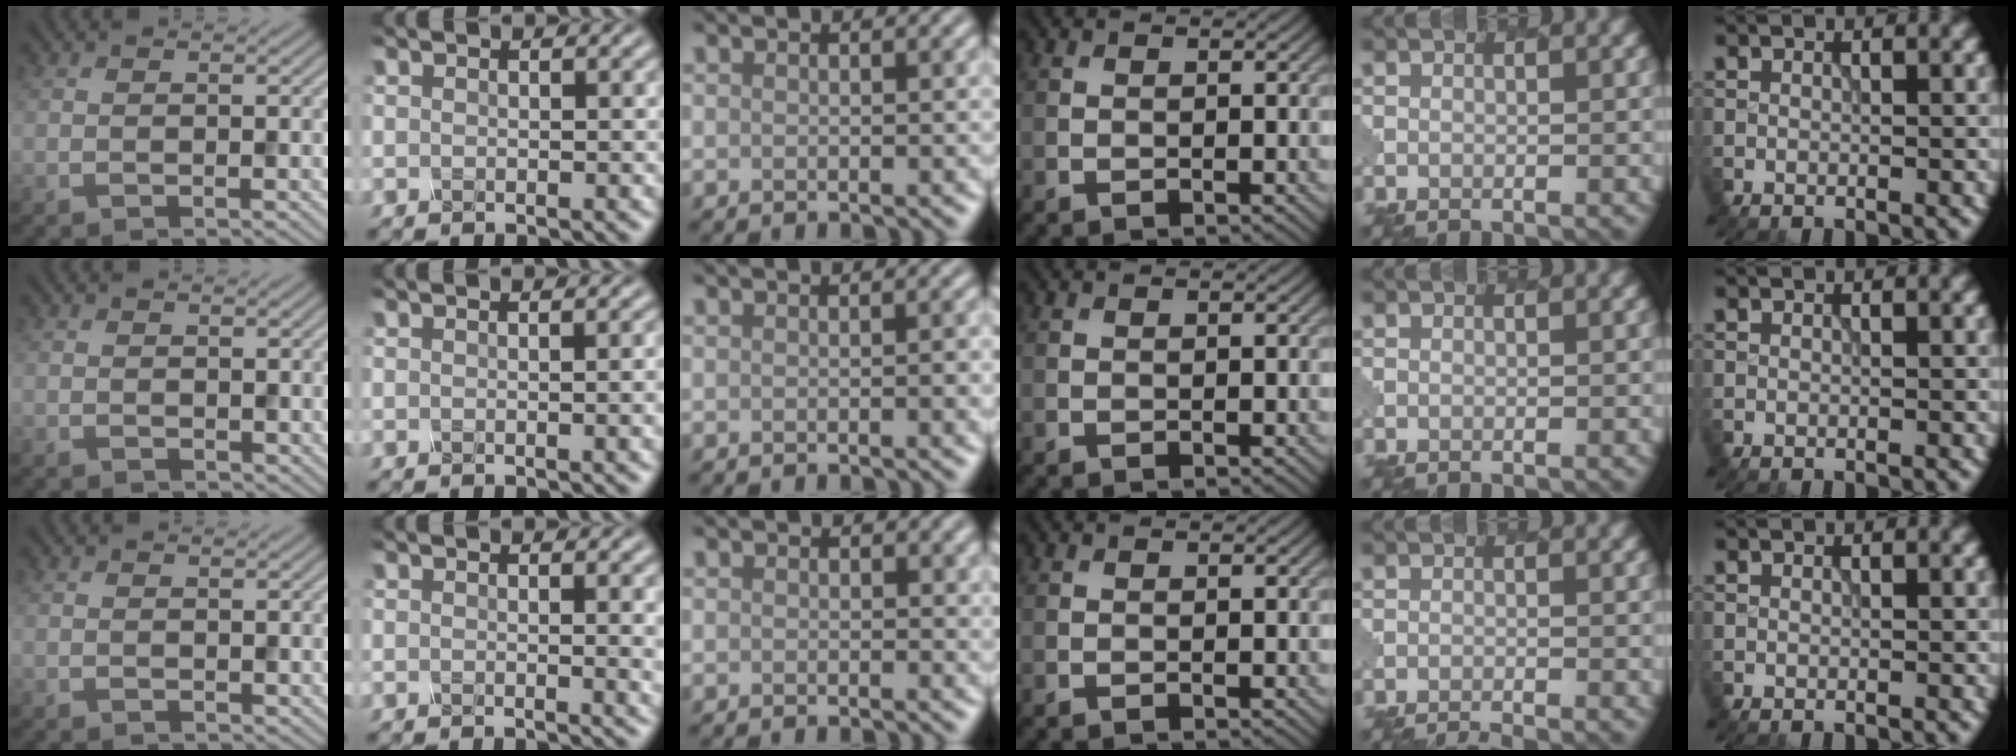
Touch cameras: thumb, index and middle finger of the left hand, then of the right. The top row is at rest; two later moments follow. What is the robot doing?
{"motion": "unscrew", "object": "spray bottle"}